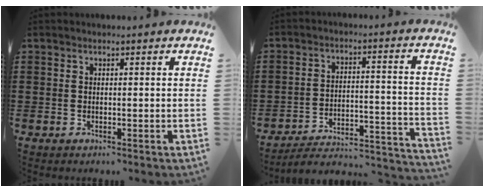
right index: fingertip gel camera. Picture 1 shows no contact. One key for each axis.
{"total": 2.9, "fx": -2.4, "fy": 0.9, "fz": 1.4, "tx": -0.035, "ty": -0.013, "tz": -0.059}